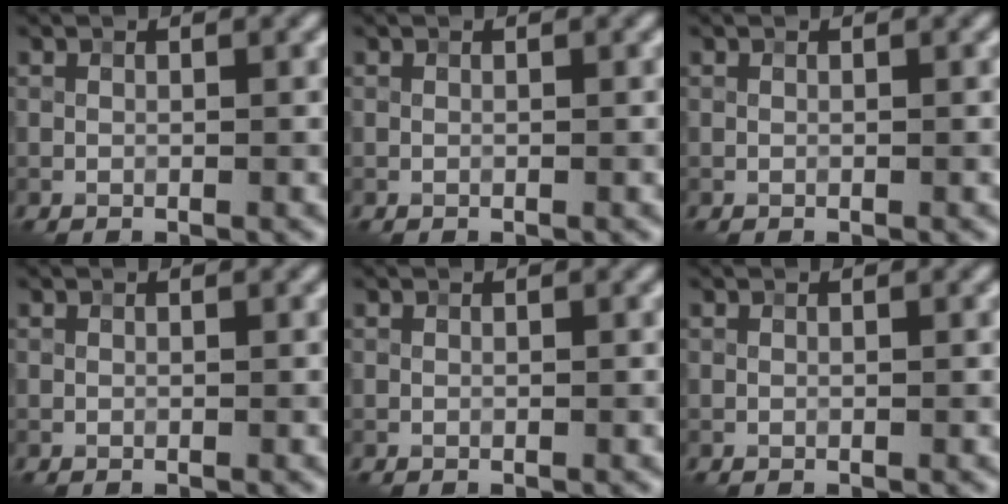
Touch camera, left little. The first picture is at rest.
{"total": 0.0}
{"total": 0.0}
{"total": 0.0}
{"total": 0.0}
{"total": 0.0}